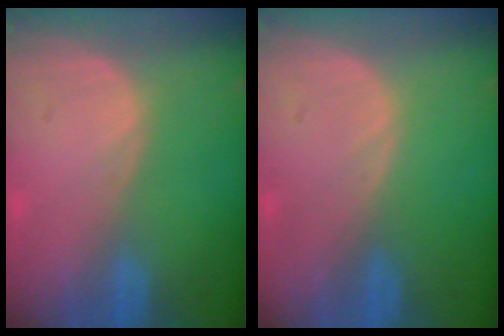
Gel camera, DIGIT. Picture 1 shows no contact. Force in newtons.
{"total": 0.0}